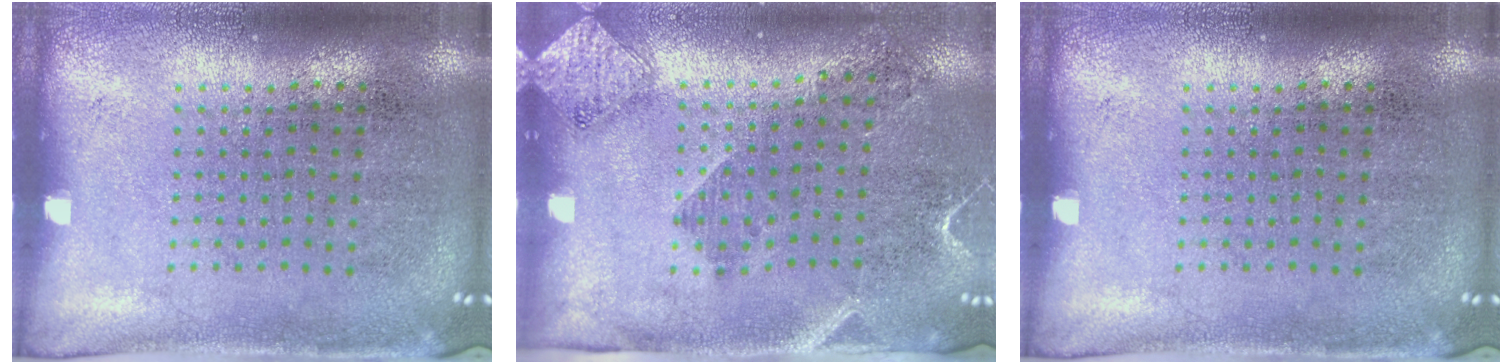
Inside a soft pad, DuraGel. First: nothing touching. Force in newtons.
{"total": 1.7, "press": 1.4, "slide": 1.0}
{"total": 0.0}